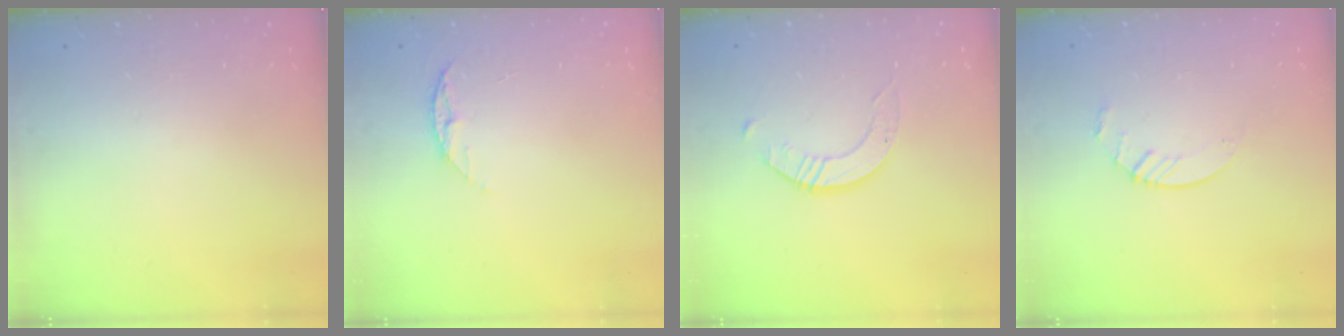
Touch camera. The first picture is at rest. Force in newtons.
{"total": 6.4, "press": 6.3, "slide": 0.7}
{"total": 1.6, "press": 1.6, "slide": 0.2}
{"total": 4.9, "press": 4.9, "slide": 0.4}